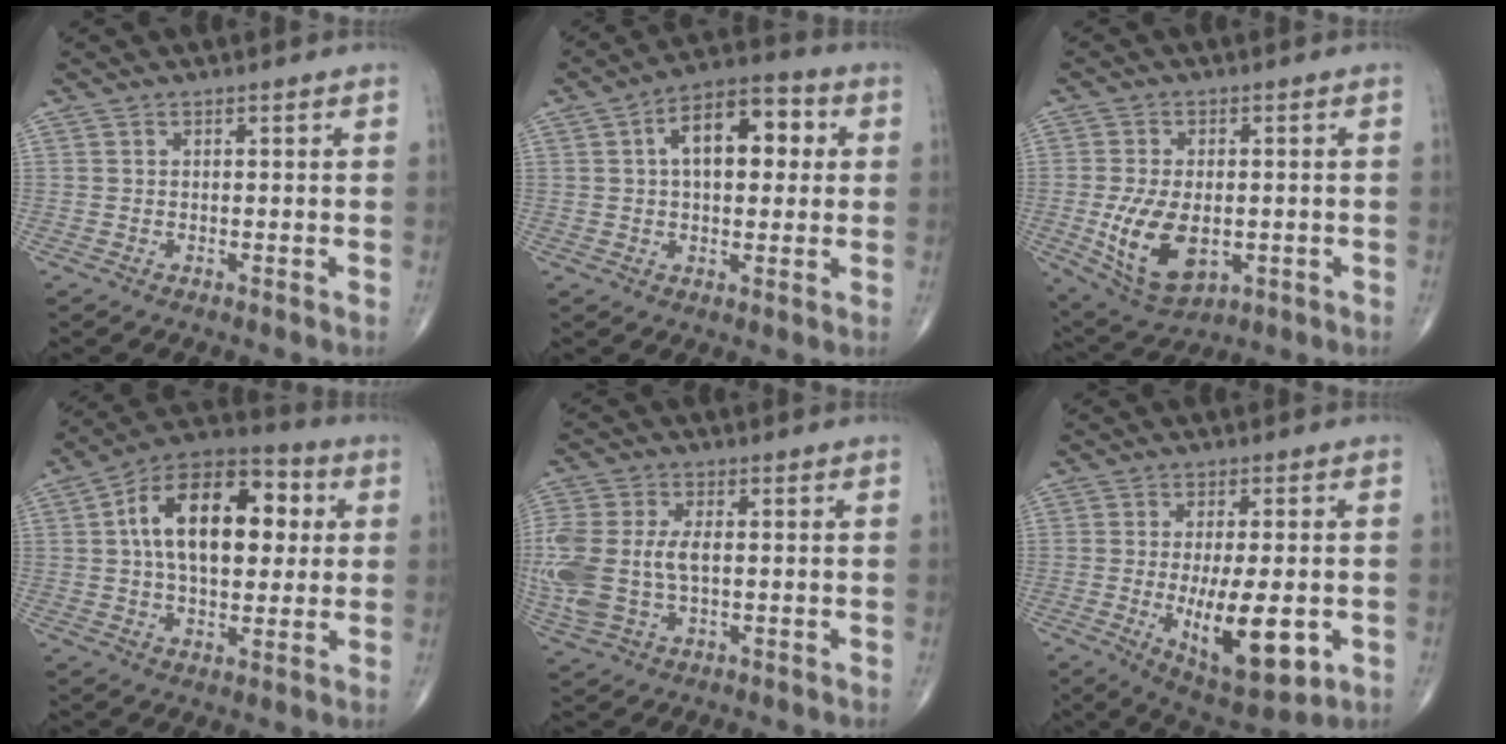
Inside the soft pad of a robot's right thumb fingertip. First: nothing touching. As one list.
[{"total": 12.7, "force": [2.7, 6.9, 10.3], "torque": [-0.133, 0.022, 0.034]}, {"total": 12.1, "force": [-2.2, 6.9, 9.7], "torque": [-0.174, -0.009, -0.023]}, {"total": 19.8, "force": [3.6, 11.1, 16.0], "torque": [-0.227, 0.021, 0.048]}, {"total": 14.1, "force": [-0.4, 8.4, 11.4], "torque": [-0.295, 0.002, 0.001]}, {"total": 14.6, "force": [-3.2, 5.5, 13.1], "torque": [-0.199, -0.017, -0.035]}]